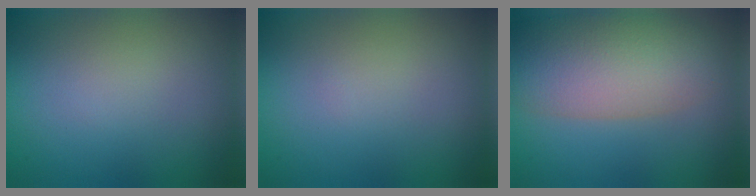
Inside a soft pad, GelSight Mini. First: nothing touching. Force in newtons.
{"total": 0.0}
{"total": 8.2, "press": 8.2, "slide": 0.3}